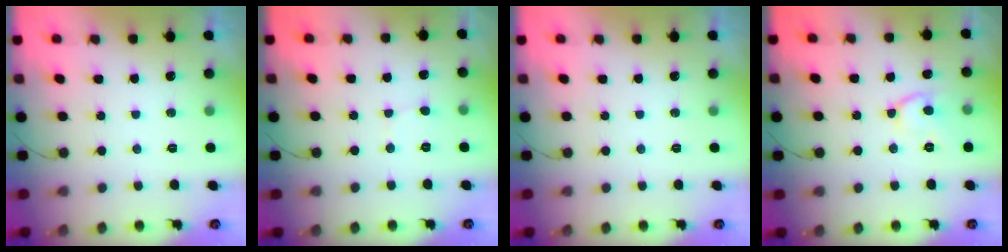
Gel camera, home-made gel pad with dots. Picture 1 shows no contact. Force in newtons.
{"total": 2.6, "press": 2.6, "slide": 0.2}
{"total": 0.0}
{"total": 9.6, "press": 9.6, "slide": 0.8}